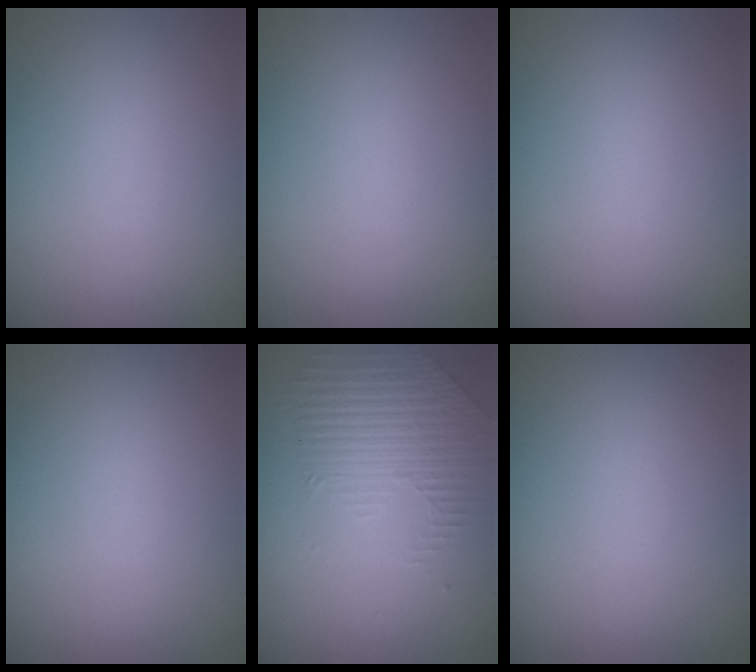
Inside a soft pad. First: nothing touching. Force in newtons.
{"total": 0.0}
{"total": 0.0}
{"total": 0.0}
{"total": 1.7, "press": 1.3, "slide": 1.1}
{"total": 0.0}